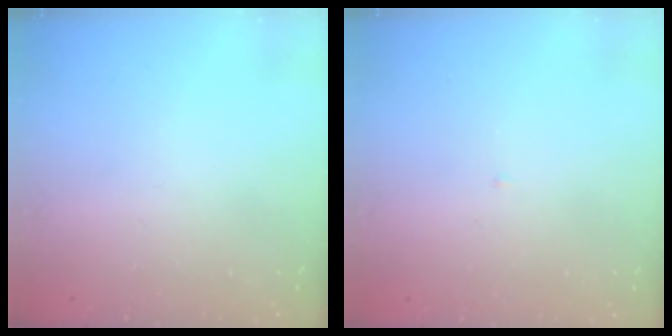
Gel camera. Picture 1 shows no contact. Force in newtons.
{"total": 2.0, "press": 2.0, "slide": 0.2}